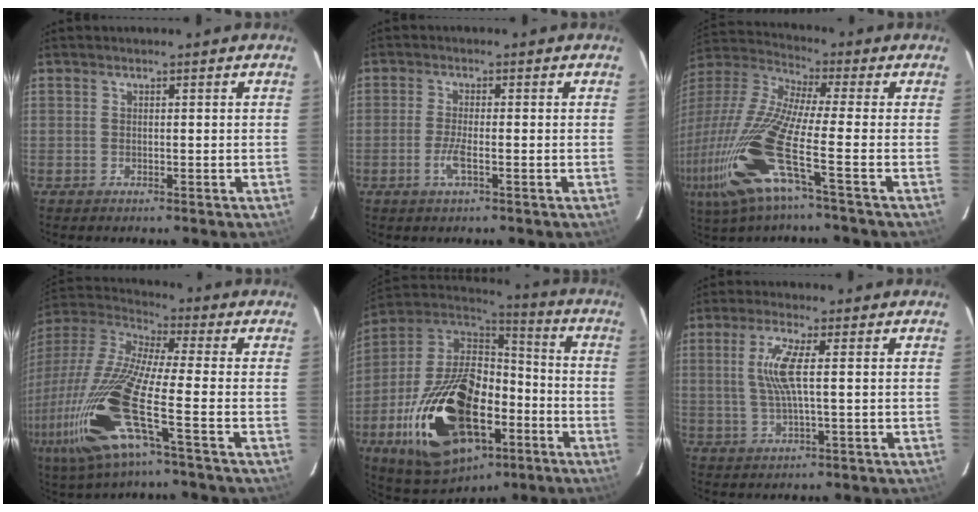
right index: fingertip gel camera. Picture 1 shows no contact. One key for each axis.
{"total": 3.5, "fx": -1.4, "fy": 0.4, "fz": 3.2, "tx": -0.069, "ty": -0.005, "tz": -0.029}
{"total": 20.3, "fx": -7.9, "fy": 2.0, "fz": 18.6, "tx": -0.375, "ty": -0.050, "tz": -0.162}
{"total": 23.2, "fx": -8.9, "fy": 3.6, "fz": 21.1, "tx": -0.428, "ty": -0.054, "tz": -0.179}
{"total": 30.9, "fx": -11.3, "fy": 17.5, "fz": 22.8, "tx": -0.458, "ty": -0.003, "tz": -0.168}
{"total": 6.5, "fx": 0.9, "fy": 0.4, "fz": 6.4, "tx": -0.130, "ty": 0.001, "tz": 0.020}